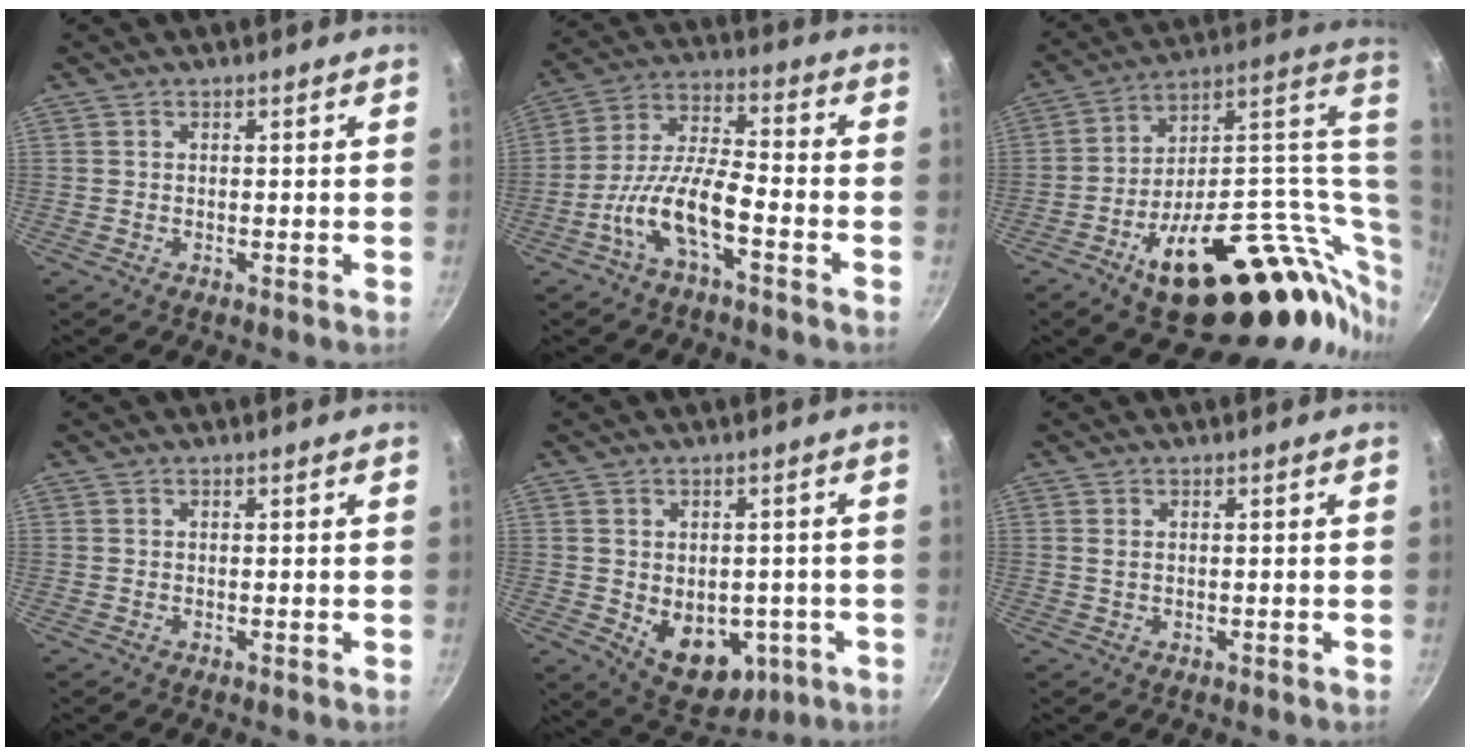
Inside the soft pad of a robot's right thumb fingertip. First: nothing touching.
{"total": 11.2, "force": [-5.3, 3.6, 9.2], "torque": [-0.181, 0.042, -0.107]}
{"total": 32.3, "force": [3.4, 16.3, 27.7], "torque": [-0.386, 0.001, 0.070]}
{"total": 0.0}
{"total": 11.4, "force": [-2.4, 7.9, 7.9], "torque": [-0.076, -0.007, -0.010]}
{"total": 0.9, "force": [0.1, 0.4, 0.8], "torque": [-0.015, 0.001, 0.002]}